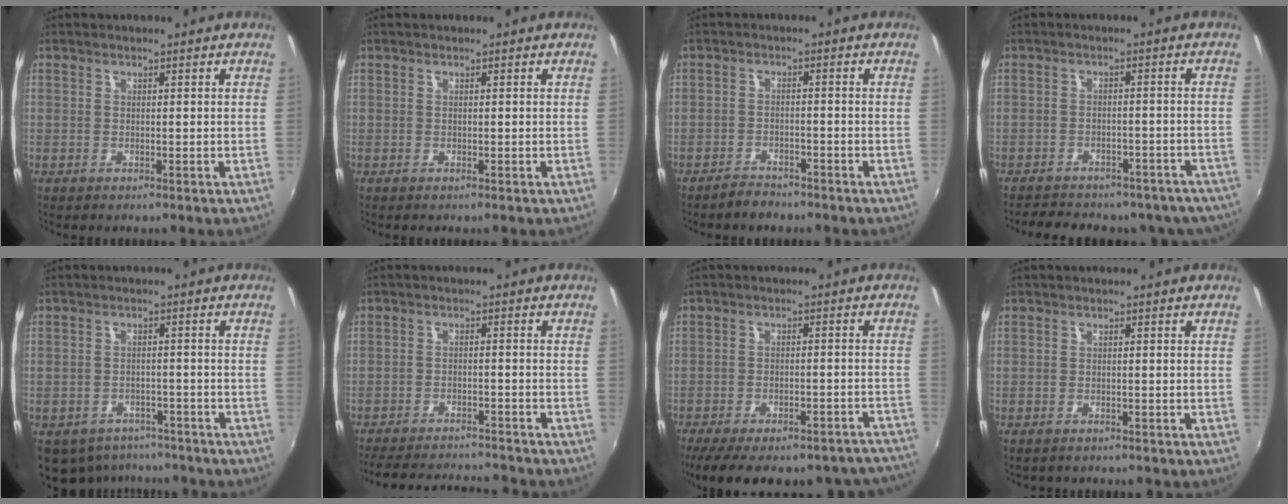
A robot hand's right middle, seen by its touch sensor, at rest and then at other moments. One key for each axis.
{"total": 0.0}
{"total": 3.2, "fx": -2.9, "fy": 1.1, "fz": 0.8, "tx": -0.028, "ty": 0.003, "tz": -0.047}
{"total": 17.8, "fx": -15.1, "fy": 7.5, "fz": 5.9, "tx": -0.117, "ty": 0.023, "tz": -0.165}
{"total": 11.0, "fx": -8.3, "fy": 6.3, "fz": 3.7, "tx": -0.098, "ty": -0.005, "tz": -0.106}
{"total": 13.2, "fx": -12.3, "fy": 1.8, "fz": 4.5, "tx": -0.108, "ty": -0.004, "tz": -0.186}
{"total": 23.7, "fx": -20.5, "fy": 7.0, "fz": 9.6, "tx": -0.164, "ty": -0.004, "tz": -0.250}
{"total": 0.8, "fx": -0.7, "fy": 0.3, "fz": 0.1, "tx": -0.008, "ty": -0.001, "tz": -0.008}